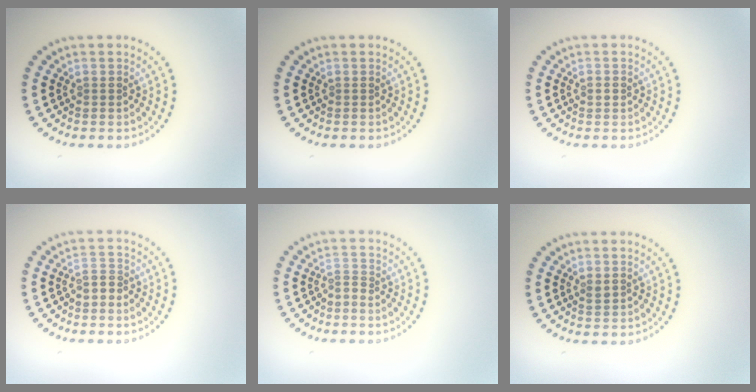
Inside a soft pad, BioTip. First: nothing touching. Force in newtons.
{"total": 0.0}
{"total": 1.0, "press": 1.0, "slide": 0.0}
{"total": 1.1, "press": 0.9, "slide": 0.7}
{"total": 0.9, "press": 0.3, "slide": 0.8}
{"total": 0.8, "press": 0.8, "slide": 0.1}